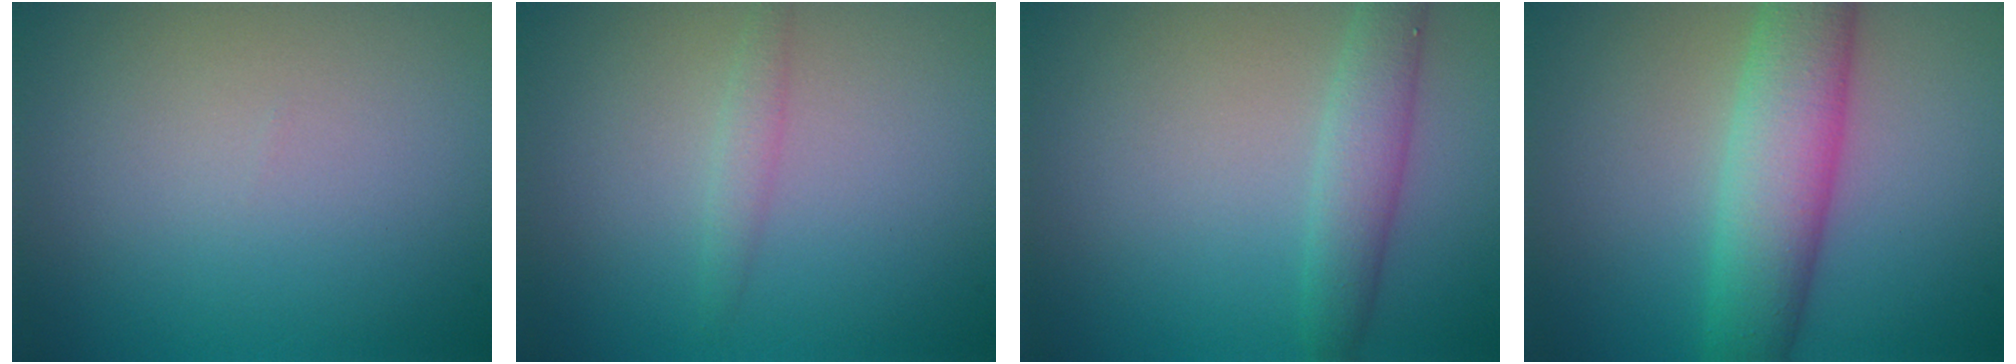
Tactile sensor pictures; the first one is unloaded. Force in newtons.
{"total": 1.2, "press": 1.2, "slide": 0.1}
{"total": 2.9, "press": 2.9, "slide": 0.1}
{"total": 6.5, "press": 6.5, "slide": 0.5}